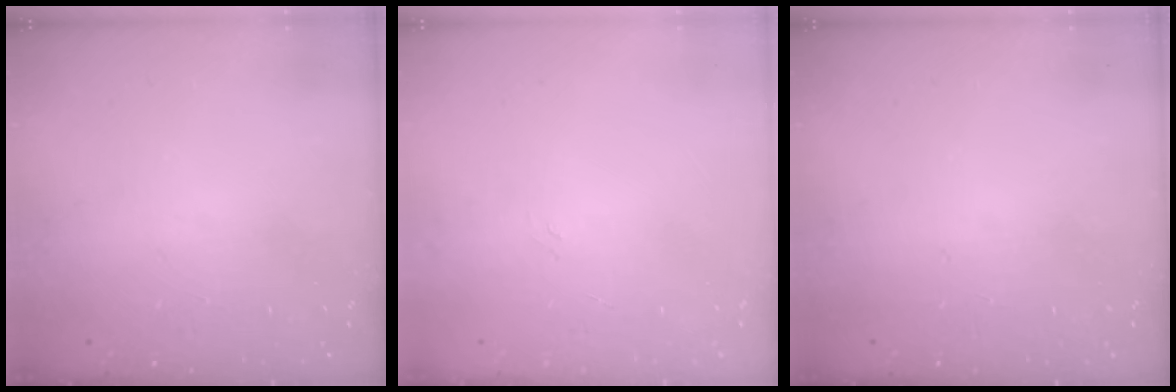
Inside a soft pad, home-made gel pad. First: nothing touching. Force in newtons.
{"total": 2.2, "press": 2.0, "slide": 1.1}
{"total": 0.0}